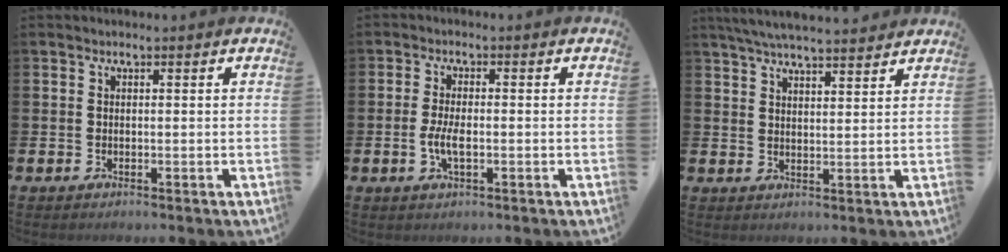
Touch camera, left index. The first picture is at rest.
{"total": 3.3, "force": [-0.6, 1.2, 3.0], "torque": [-0.054, -0.003, -0.015]}
{"total": 5.6, "force": [5.4, 0.4, 1.4], "torque": [-0.050, -0.017, 0.100]}